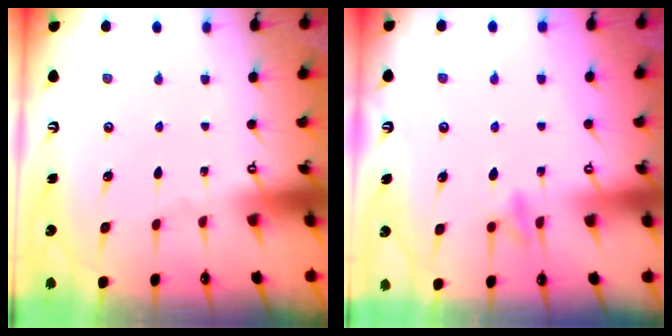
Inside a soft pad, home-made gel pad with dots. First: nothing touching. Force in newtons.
{"total": 7.0, "press": 7.0, "slide": 1.0}